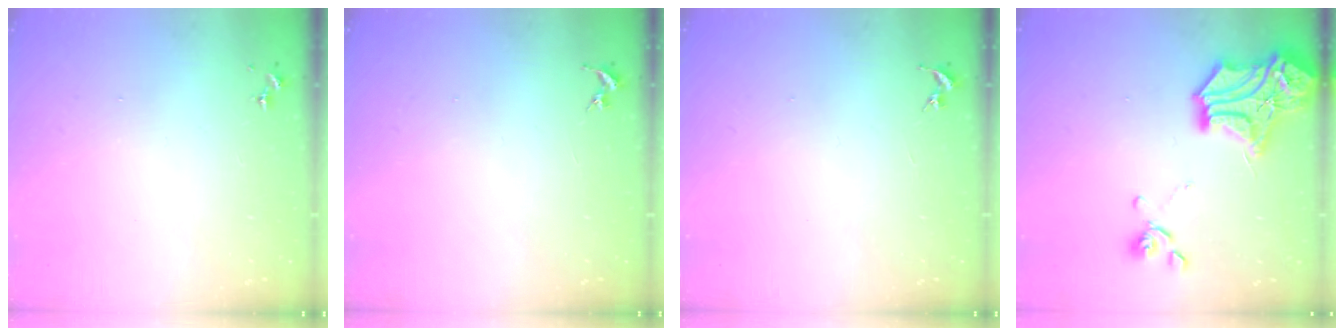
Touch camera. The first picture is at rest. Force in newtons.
{"total": 0.0}
{"total": 0.0}
{"total": 19.5, "press": 19.4, "slide": 2.1}